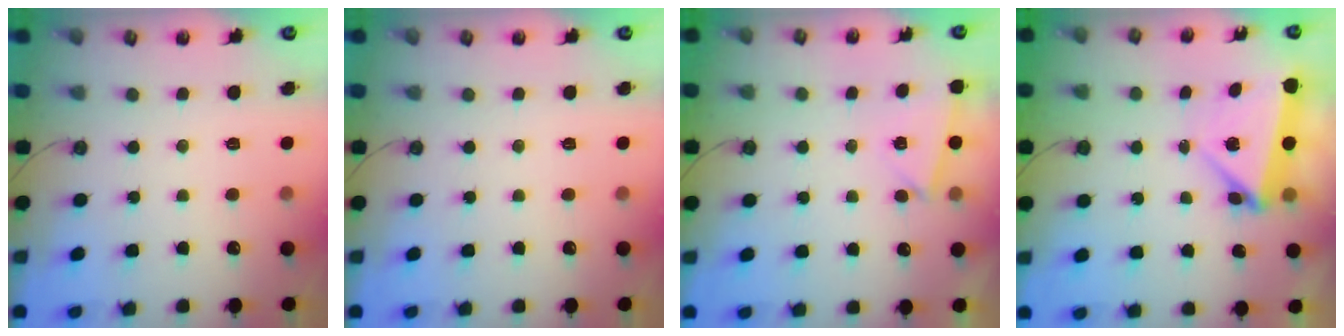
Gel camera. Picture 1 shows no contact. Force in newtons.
{"total": 0.0}
{"total": 3.2, "press": 2.7, "slide": 1.7}
{"total": 6.9, "press": 4.8, "slide": 4.9}